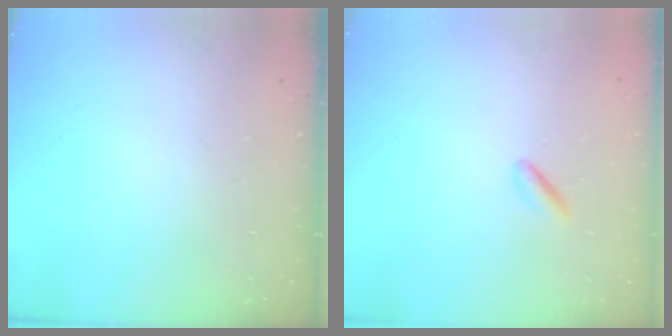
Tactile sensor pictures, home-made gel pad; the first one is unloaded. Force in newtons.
{"total": 1.4, "press": 1.2, "slide": 0.8}